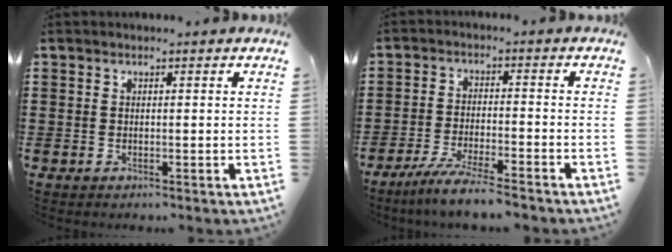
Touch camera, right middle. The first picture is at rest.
{"total": 5.5, "force": [-4.8, -0.3, 2.6], "torque": [-0.054, -0.014, -0.090]}